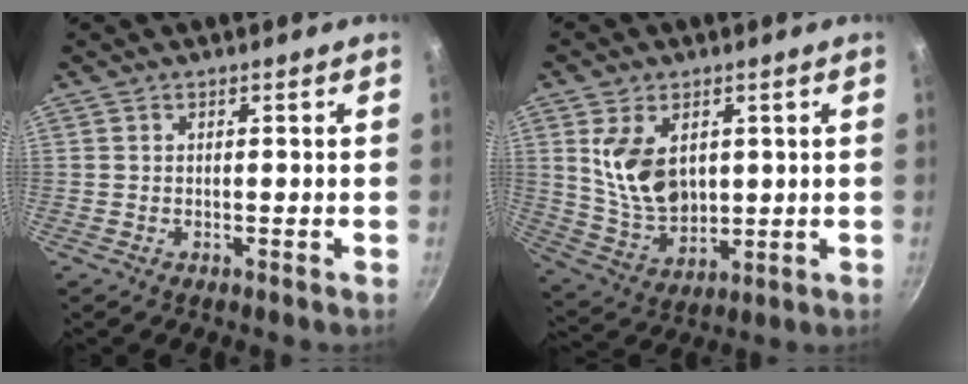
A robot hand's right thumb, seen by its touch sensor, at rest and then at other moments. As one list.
[{"total": 12.0, "force": [2.9, 7.9, 8.5], "torque": [-0.140, -0.028, 0.069]}]